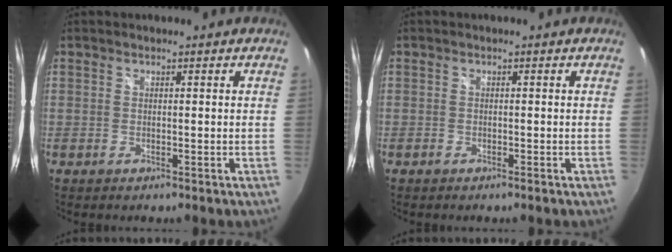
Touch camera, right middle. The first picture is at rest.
{"total": 0.5, "force": [-0.5, 0.0, 0.2], "torque": [-0.003, -0.002, -0.011]}